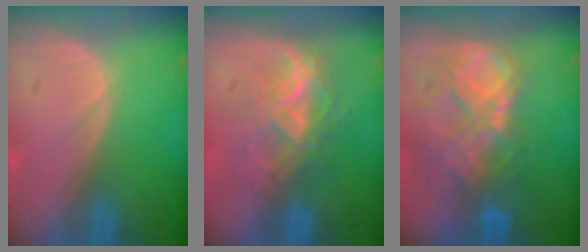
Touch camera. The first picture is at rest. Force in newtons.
{"total": 6.9, "press": 6.0, "slide": 3.5}
{"total": 9.0, "press": 7.7, "slide": 4.7}